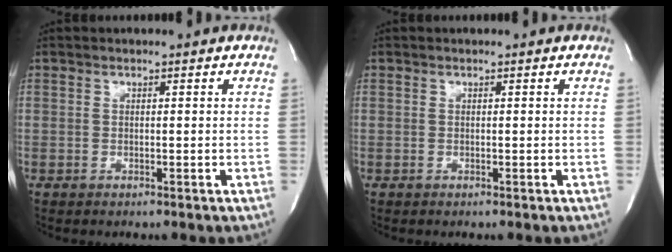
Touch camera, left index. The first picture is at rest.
{"total": 0.0}